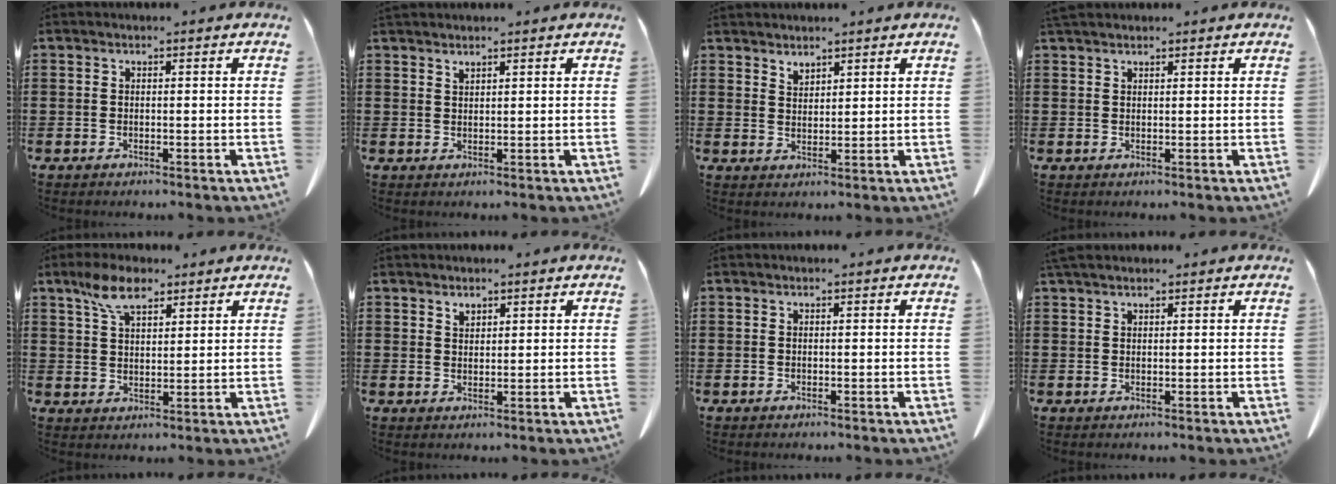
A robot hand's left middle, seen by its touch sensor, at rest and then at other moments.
{"total": 1.2, "force": [1.2, 0.1, 0.3], "torque": [-0.009, -0.004, 0.024]}
{"total": 2.1, "force": [2.1, 0.5, 0.2], "torque": [-0.008, -0.002, 0.042]}
{"total": 1.2, "force": [1.2, 0.2, 0.4], "torque": [-0.010, -0.001, 0.024]}
{"total": 6.8, "force": [4.6, 2.9, 4.1], "torque": [-0.094, 0.003, 0.086]}
{"total": 1.5, "force": [1.3, 0.6, 0.4], "torque": [-0.012, -0.002, 0.027]}
{"total": 0.0}
{"total": 1.4, "force": [1.2, 0.3, 0.8], "torque": [-0.018, -0.001, 0.023]}